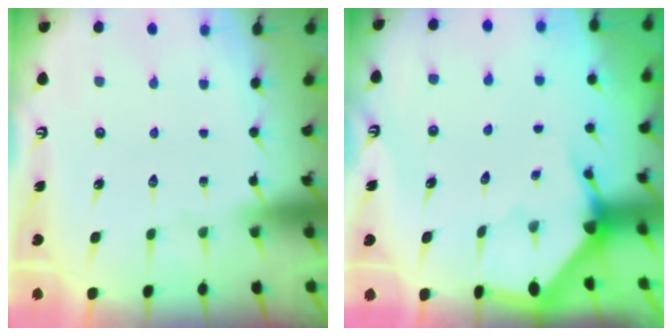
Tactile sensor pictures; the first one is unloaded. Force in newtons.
{"total": 3.2, "press": 3.2, "slide": 0.1}